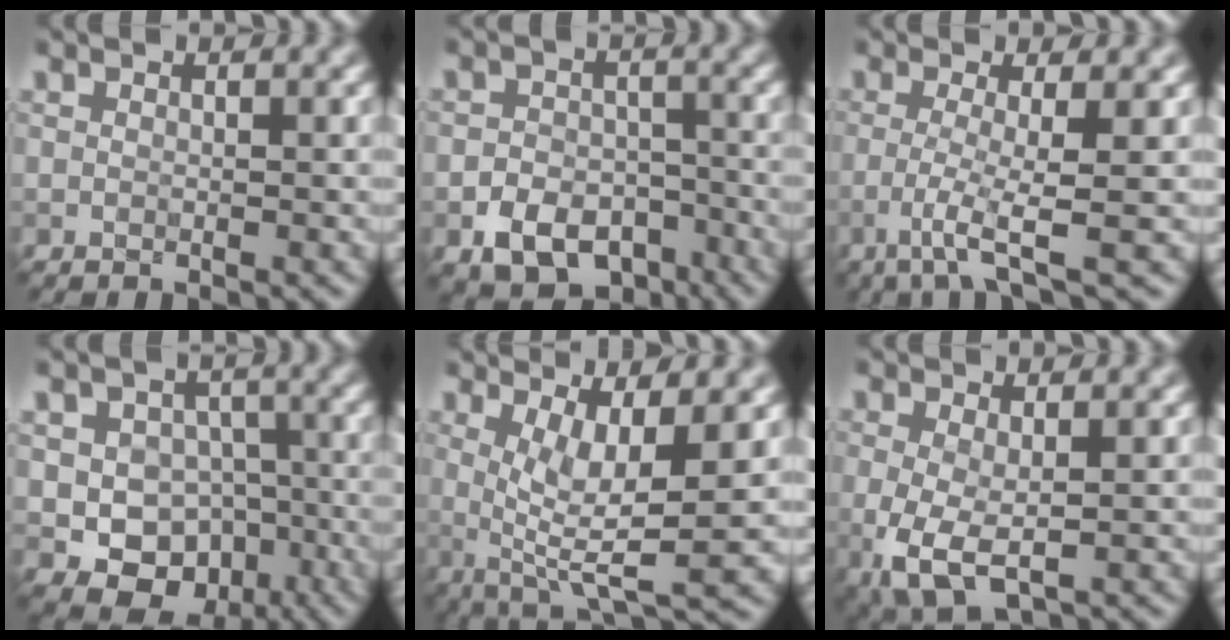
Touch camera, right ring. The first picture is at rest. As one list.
[{"total": 6.7, "force": [-3.7, 4.6, 3.2], "torque": [-0.046, -0.003, -0.061]}, {"total": 3.8, "force": [-1.4, 0.3, 3.5], "torque": [-0.069, -0.003, -0.040]}, {"total": 8.8, "force": [-2.6, 7.6, 3.5], "torque": [-0.031, 0.004, -0.053]}, {"total": 6.3, "force": [0.9, 1.6, 6.1], "torque": [-0.099, -0.006, 0.018]}, {"total": 4.7, "force": [-1.0, 2.4, 3.9], "torque": [-0.101, -0.015, -0.017]}]